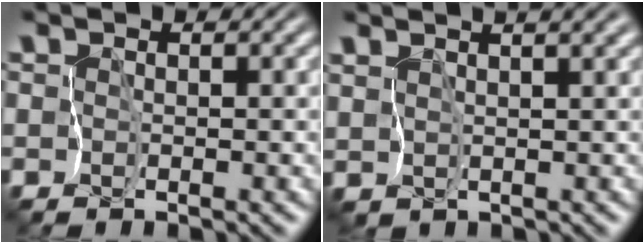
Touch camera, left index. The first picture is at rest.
{"total": 4.1, "force": [2.9, 1.1, 2.6], "torque": [-0.054, 0.024, 0.047]}